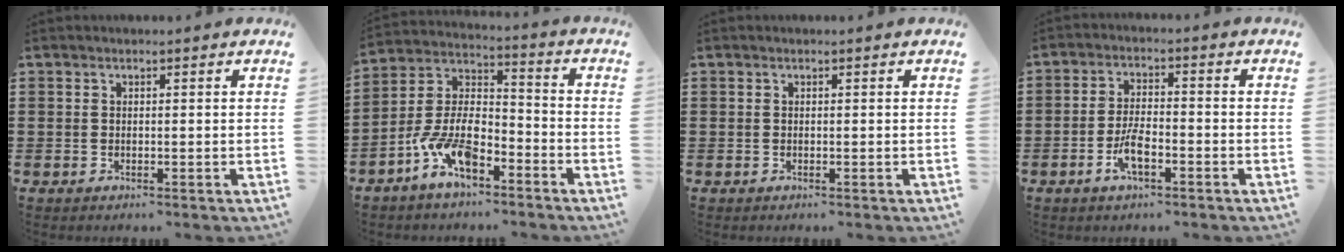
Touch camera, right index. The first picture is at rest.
{"total": 9.6, "force": [-6.1, 4.1, 6.2], "torque": [-0.152, -0.005, -0.123]}
{"total": 0.0}
{"total": 5.1, "force": [-2.4, 1.7, 4.1], "torque": [-0.096, -0.001, -0.052]}